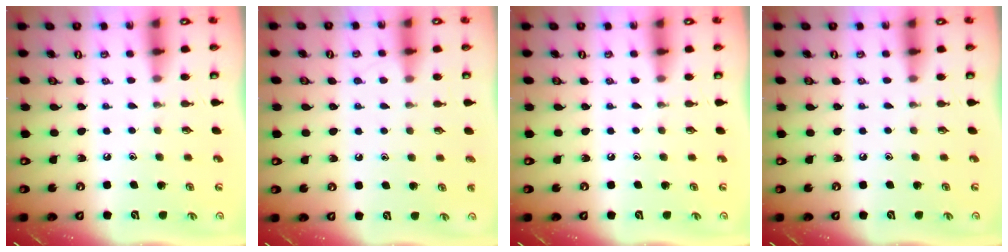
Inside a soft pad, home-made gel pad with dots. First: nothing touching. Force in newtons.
{"total": 5.9, "press": 5.9, "slide": 0.6}
{"total": 0.0}
{"total": 0.0}